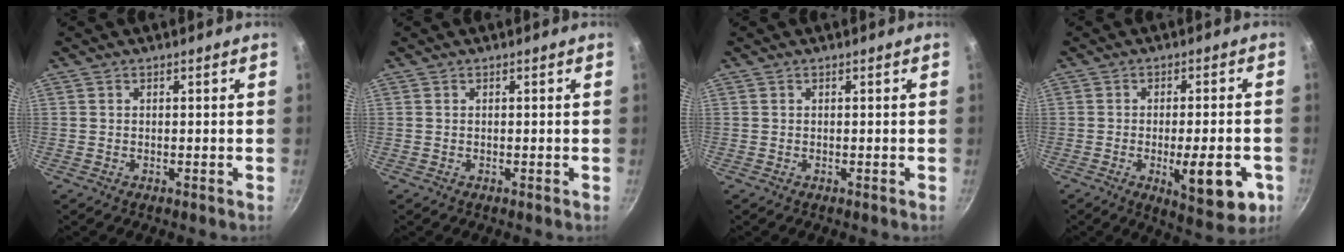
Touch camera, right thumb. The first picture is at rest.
{"total": 0.0}
{"total": 0.0}
{"total": 12.7, "force": [-4.1, 4.4, 11.2], "torque": [-0.125, 0.004, -0.047]}